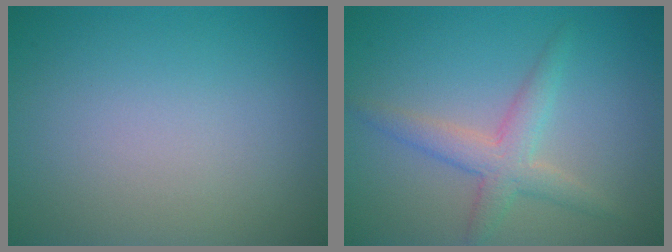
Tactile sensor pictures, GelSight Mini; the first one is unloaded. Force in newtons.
{"total": 3.2, "press": 3.2, "slide": 0.2}